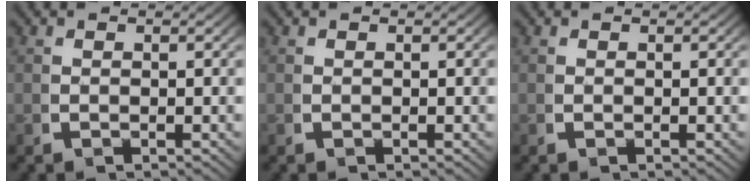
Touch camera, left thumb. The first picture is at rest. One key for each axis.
{"total": 0.0}
{"total": 0.0}